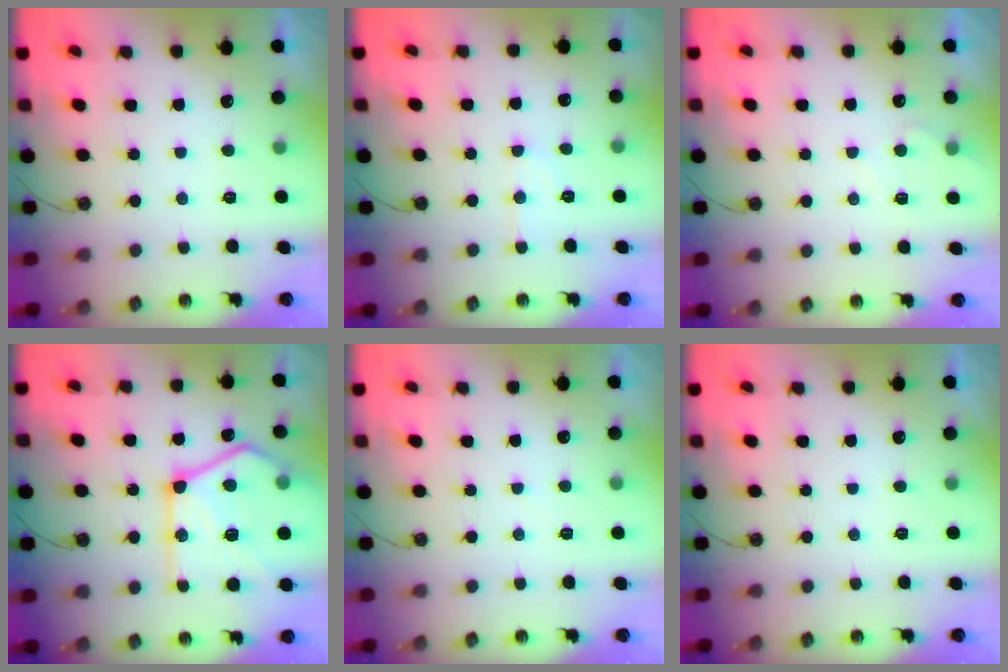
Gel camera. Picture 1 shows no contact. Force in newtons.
{"total": 6.2, "press": 6.2, "slide": 0.3}
{"total": 4.3, "press": 4.3, "slide": 0.5}
{"total": 25.7, "press": 25.7, "slide": 1.9}
{"total": 2.8, "press": 2.7, "slide": 0.4}
{"total": 0.0}